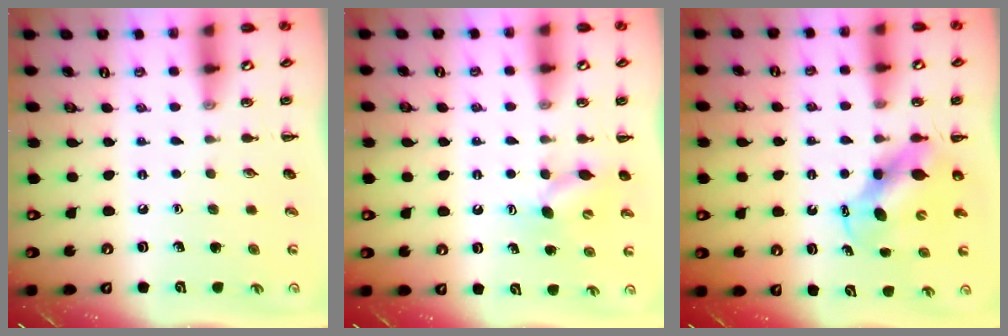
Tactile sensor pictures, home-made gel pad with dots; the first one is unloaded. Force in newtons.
{"total": 7.7, "press": 7.6, "slide": 1.1}
{"total": 6.1, "press": 6.0, "slide": 1.2}